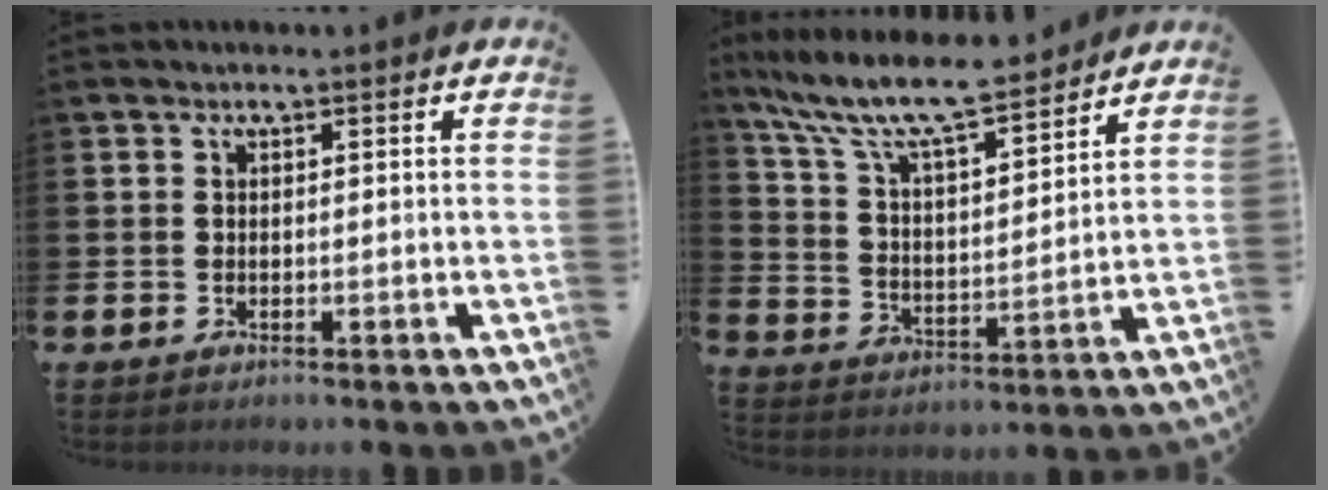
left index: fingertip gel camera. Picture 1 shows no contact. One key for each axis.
{"total": 10.3, "fx": 9.3, "fy": 1.5, "fz": 4.3, "tx": -0.128, "ty": -0.056, "tz": 0.161}